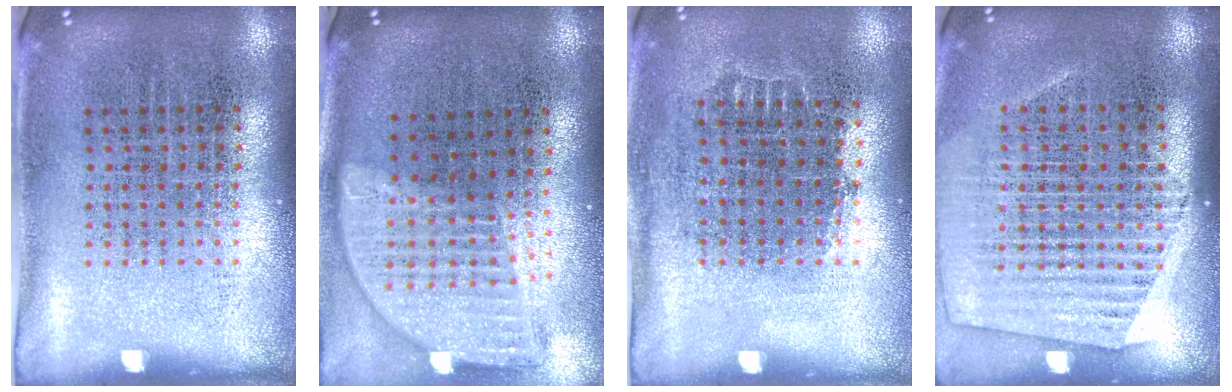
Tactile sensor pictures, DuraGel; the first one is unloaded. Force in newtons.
{"total": 1.9, "press": 1.5, "slide": 1.1}
{"total": 0.6, "press": 0.6, "slide": 0.2}
{"total": 1.5, "press": 1.3, "slide": 0.6}